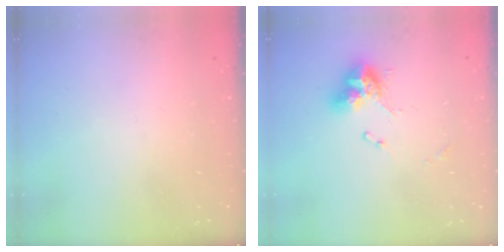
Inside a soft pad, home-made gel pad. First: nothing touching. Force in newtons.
{"total": 10.5, "press": 10.5, "slide": 1.0}